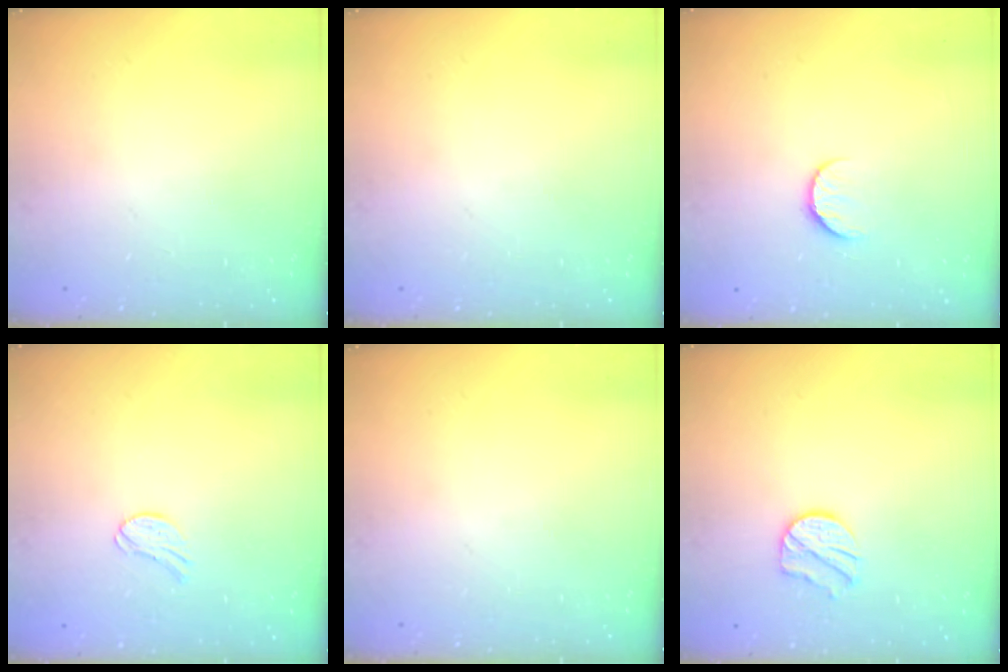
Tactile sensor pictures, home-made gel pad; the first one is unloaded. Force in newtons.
{"total": 0.0}
{"total": 7.1, "press": 7.1, "slide": 0.7}
{"total": 5.8, "press": 5.8, "slide": 0.4}
{"total": 0.0}
{"total": 9.5, "press": 9.5, "slide": 0.7}